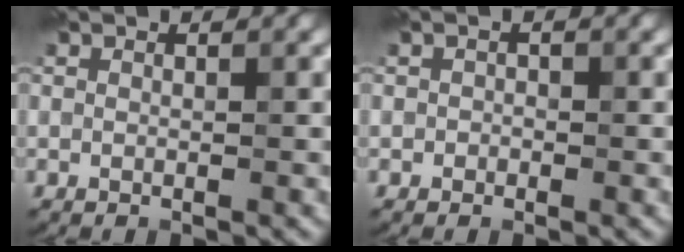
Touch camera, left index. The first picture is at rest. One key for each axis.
{"total": 0.7, "fx": -0.3, "fy": 0.6, "fz": 0.0, "tx": 0.004, "ty": 0.004, "tz": -0.007}